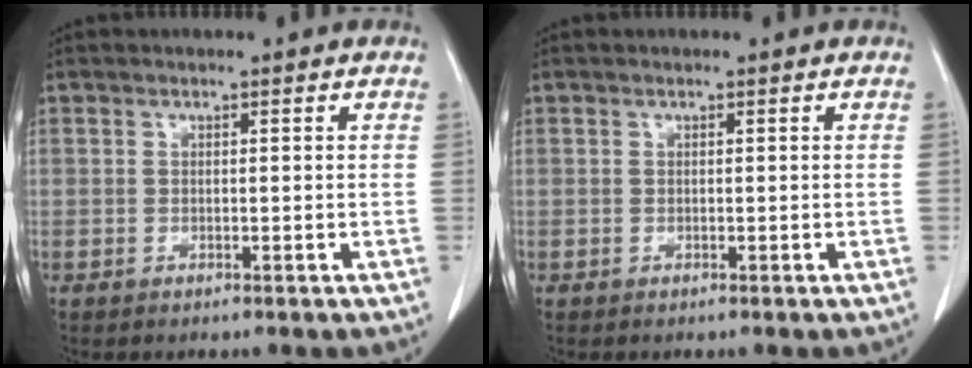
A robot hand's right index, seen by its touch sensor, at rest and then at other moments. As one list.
[{"total": 0.0}]